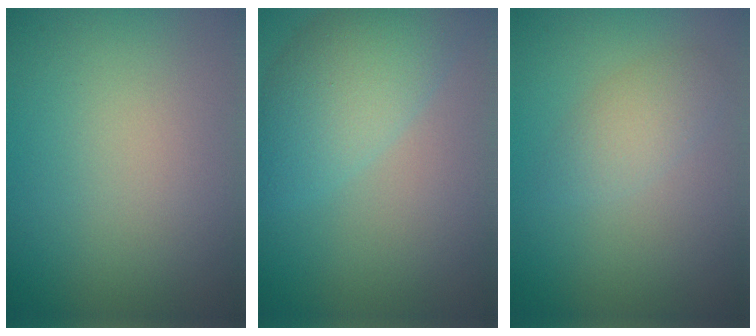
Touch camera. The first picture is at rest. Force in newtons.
{"total": 5.2, "press": 5.2, "slide": 0.2}
{"total": 1.9, "press": 1.9, "slide": 0.1}